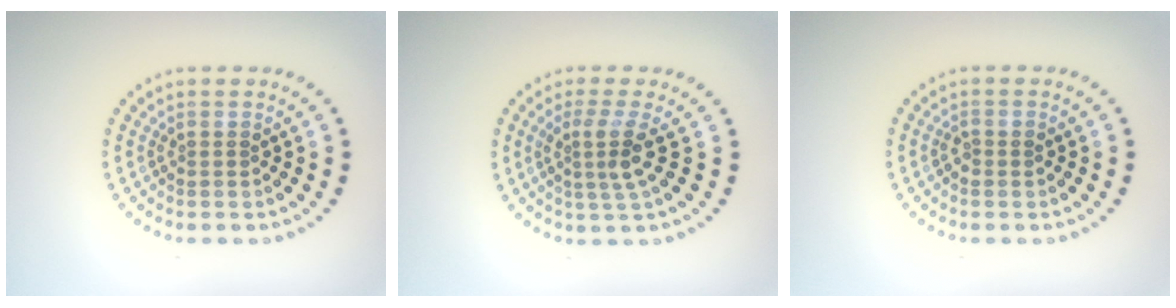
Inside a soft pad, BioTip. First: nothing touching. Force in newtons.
{"total": 2.7, "press": 2.0, "slide": 1.8}
{"total": 0.8, "press": 0.8, "slide": 0.2}